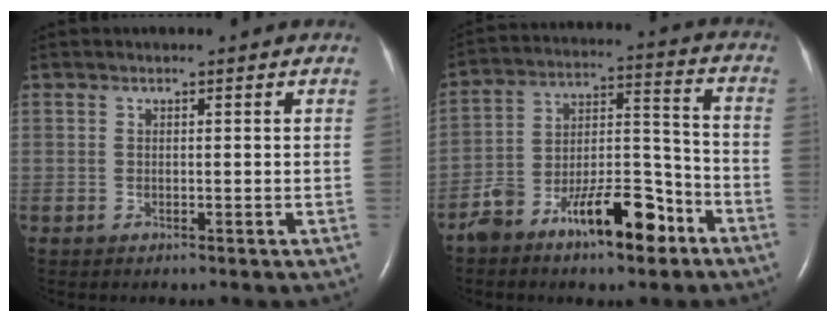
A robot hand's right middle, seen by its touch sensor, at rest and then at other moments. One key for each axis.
{"total": 13.3, "fx": -8.4, "fy": 4.6, "fz": 9.2, "tx": -0.157, "ty": 0.027, "tz": -0.140}